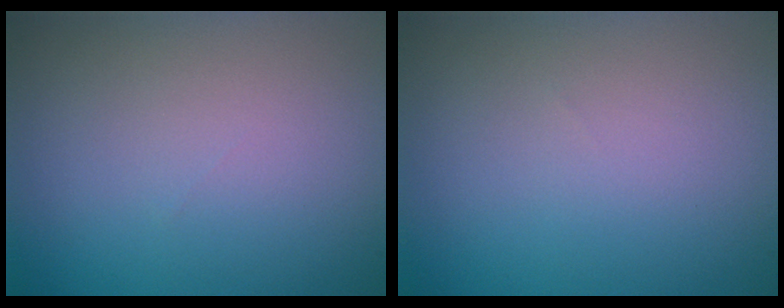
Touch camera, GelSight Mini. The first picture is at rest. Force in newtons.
{"total": 0.0}